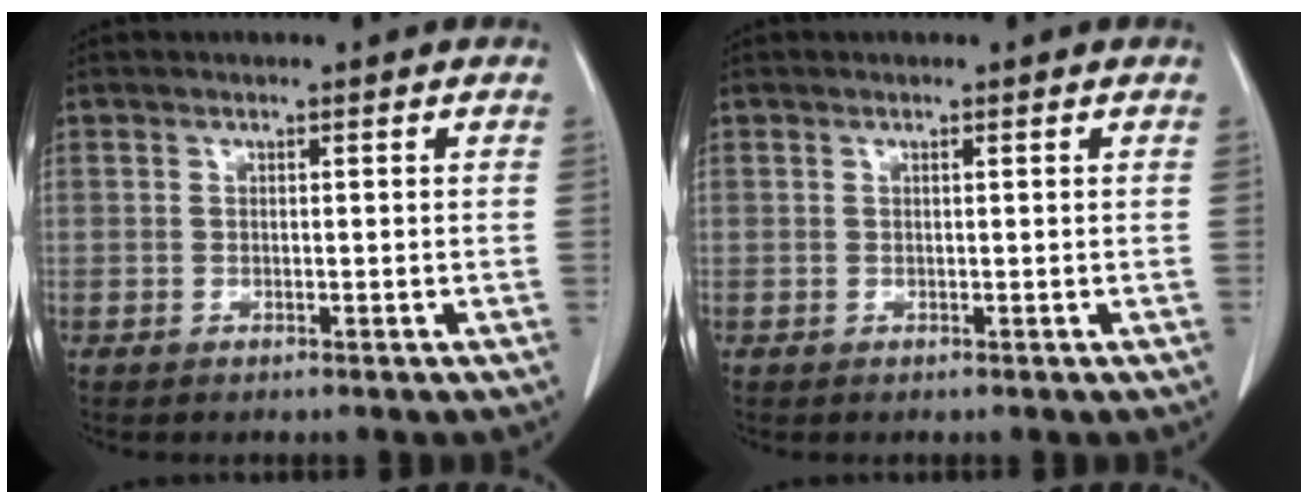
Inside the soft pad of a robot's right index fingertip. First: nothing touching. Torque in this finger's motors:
{"motor_torque": [-0.09, 0.04, 0.01, -0.01]}